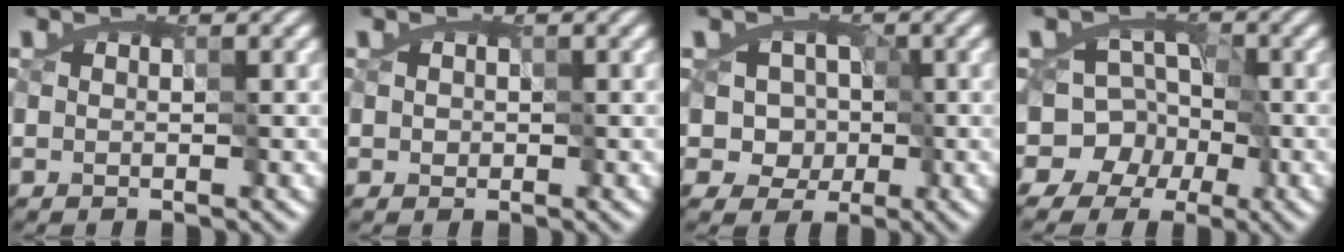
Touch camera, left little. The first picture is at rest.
{"total": 0.8, "force": [0.0, 0.8, 0.3], "torque": [-0.010, 0.006, 0.001]}
{"total": 5.0, "force": [-0.3, 4.6, 1.9], "torque": [-0.006, 0.010, -0.025]}
{"total": 7.6, "force": [-4.0, 5.9, 2.5], "torque": [0.000, 0.014, -0.092]}